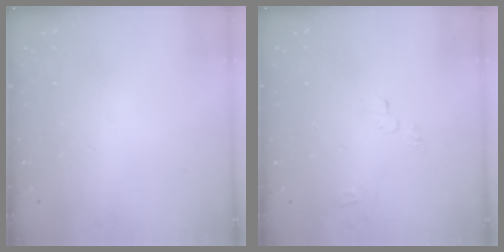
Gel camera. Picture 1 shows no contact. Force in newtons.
{"total": 3.5, "press": 3.5, "slide": 0.3}